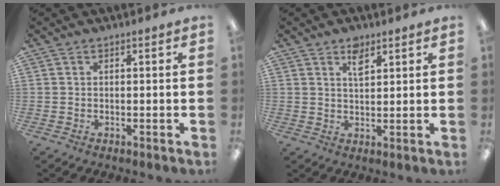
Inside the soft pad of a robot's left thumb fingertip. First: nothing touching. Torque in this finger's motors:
{"motor_torque": [0.54, 0.30, 0.29, -0.18, 0.00]}